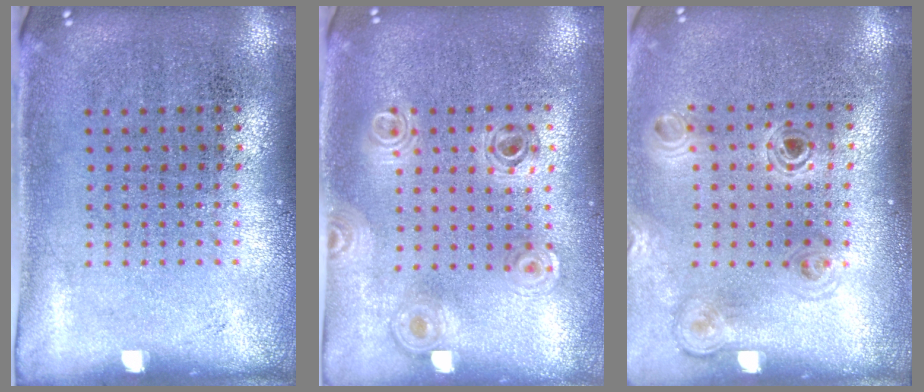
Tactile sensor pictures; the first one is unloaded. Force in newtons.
{"total": 0.8, "press": 0.8, "slide": 0.1}
{"total": 1.1, "press": 1.1, "slide": 0.1}